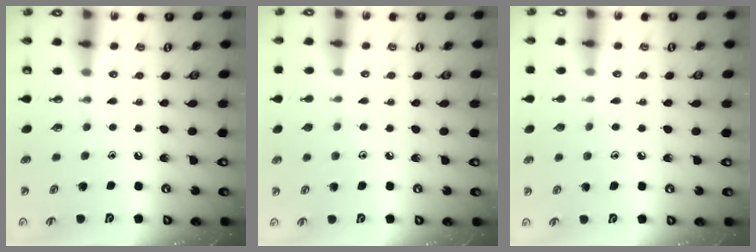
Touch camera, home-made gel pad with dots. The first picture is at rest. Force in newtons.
{"total": 4.2, "press": 4.2, "slide": 0.4}
{"total": 5.0, "press": 5.0, "slide": 0.5}